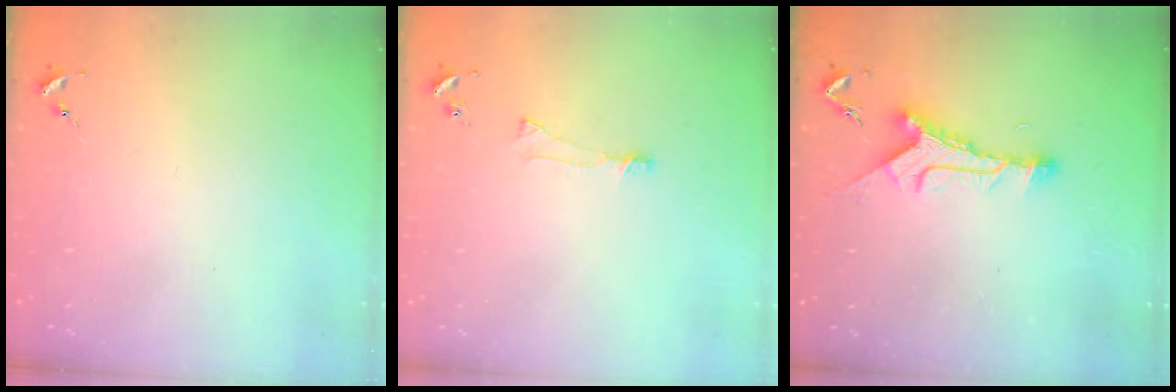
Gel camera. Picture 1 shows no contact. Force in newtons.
{"total": 4.8, "press": 4.8, "slide": 0.4}
{"total": 9.8, "press": 9.8, "slide": 0.3}